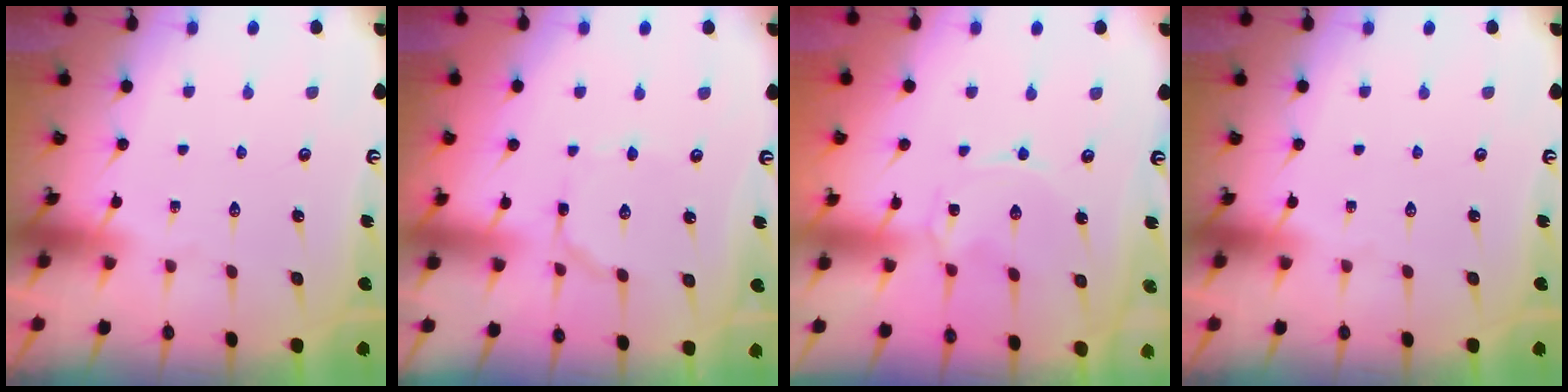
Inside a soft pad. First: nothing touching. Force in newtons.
{"total": 2.2, "press": 2.2, "slide": 0.2}
{"total": 0.0}
{"total": 0.0}